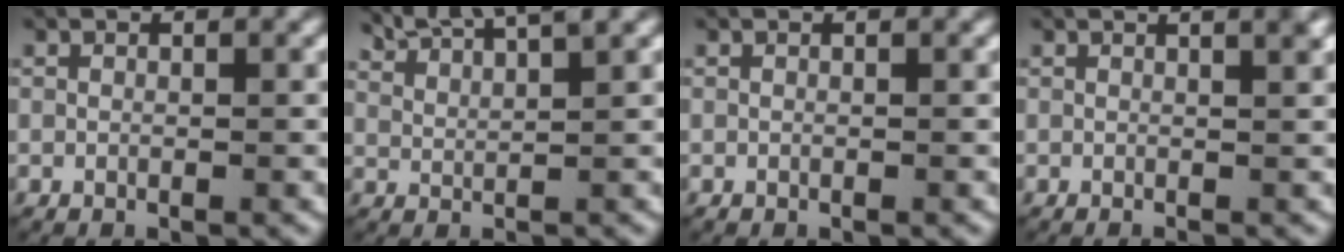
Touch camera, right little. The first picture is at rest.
{"total": 4.9, "force": [4.4, 0.9, 2.2], "torque": [-0.031, 0.011, 0.076]}
{"total": 0.0}
{"total": 2.6, "force": [0.6, 0.5, 2.5], "torque": [-0.024, 0.009, 0.006]}